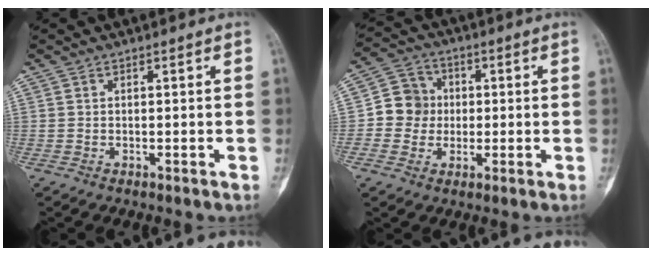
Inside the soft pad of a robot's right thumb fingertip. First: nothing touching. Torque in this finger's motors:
{"motor_torque": [0.66, 0.66, -0.05, -0.24, -0.12]}